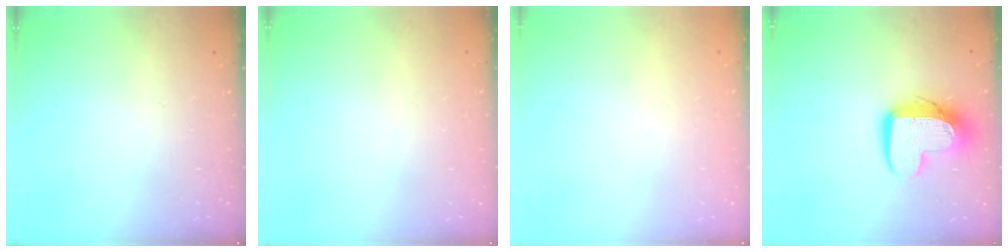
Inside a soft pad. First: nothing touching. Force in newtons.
{"total": 0.0}
{"total": 0.0}
{"total": 13.2, "press": 13.2, "slide": 1.1}